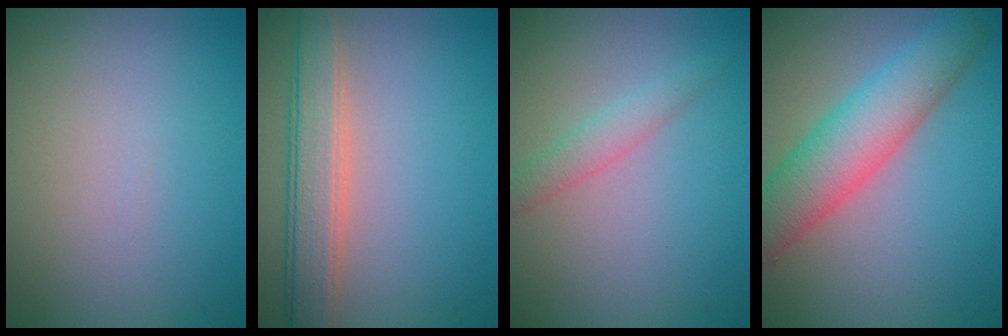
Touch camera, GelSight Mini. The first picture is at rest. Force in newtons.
{"total": 4.2, "press": 4.2, "slide": 0.4}
{"total": 1.9, "press": 1.9, "slide": 0.0}
{"total": 6.9, "press": 6.8, "slide": 0.3}